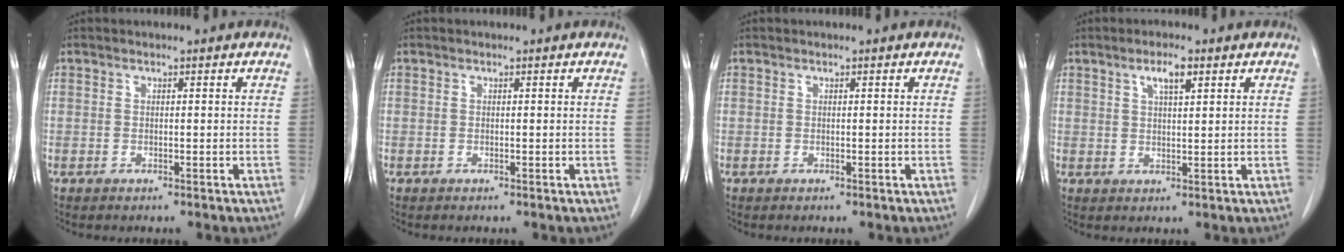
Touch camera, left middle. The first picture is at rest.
{"total": 0.0}
{"total": 0.0}
{"total": 3.5, "force": [1.9, 0.7, 2.8], "torque": [-0.053, 0.002, 0.034]}